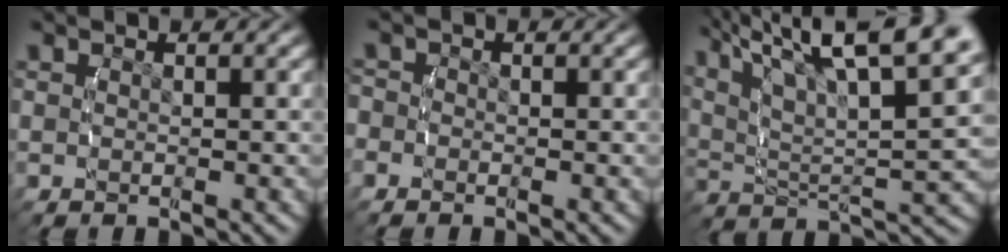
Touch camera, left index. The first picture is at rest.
{"total": 2.9, "force": [-0.6, 2.7, 0.9], "torque": [-0.028, 0.002, -0.024]}
{"total": 10.8, "force": [5.3, 4.9, 8.0], "torque": [-0.139, 0.000, 0.079]}